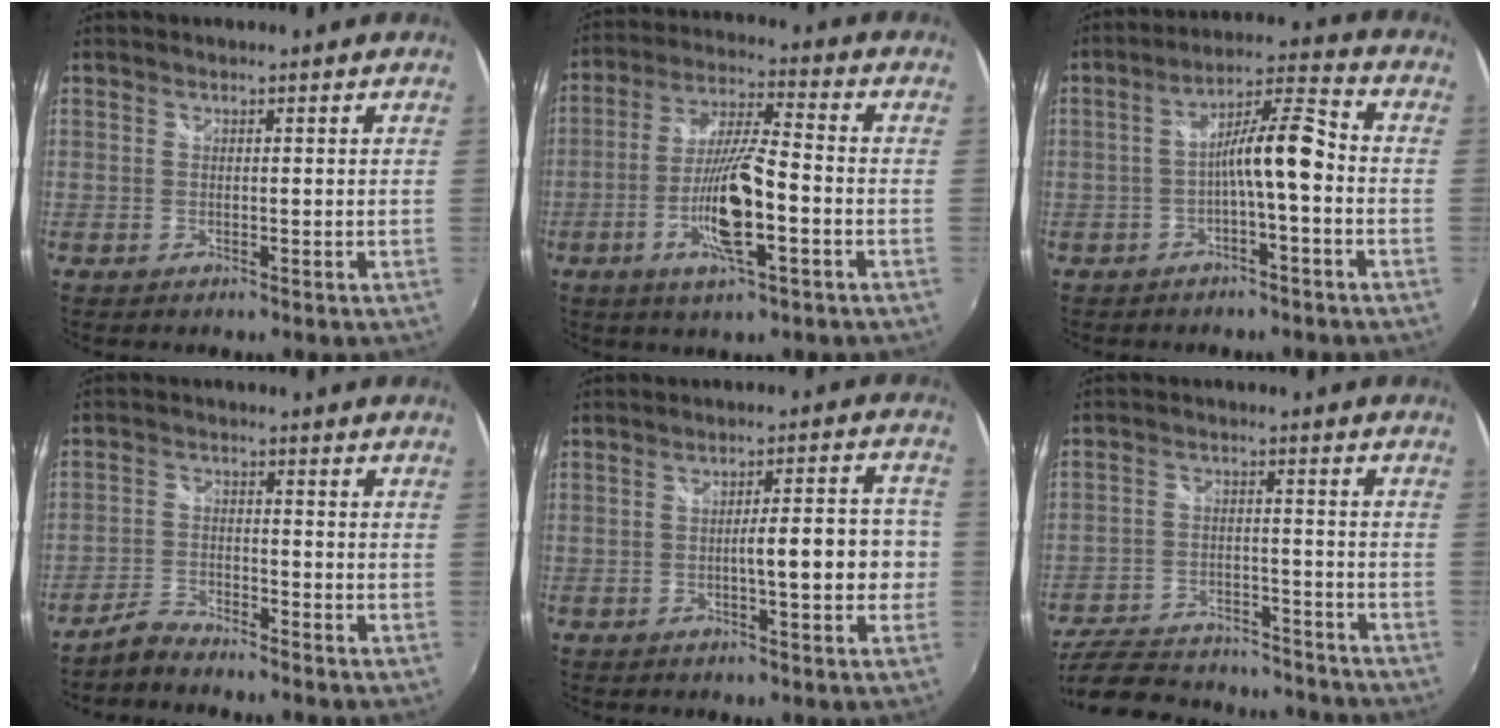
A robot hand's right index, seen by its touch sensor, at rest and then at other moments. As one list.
[{"total": 12.7, "force": [-4.3, 2.1, 11.8], "torque": [-0.237, -0.007, -0.081]}, {"total": 8.0, "force": [-2.2, 0.9, 7.6], "torque": [-0.143, 0.019, -0.037]}, {"total": 4.0, "force": [-3.8, 0.7, 0.9], "torque": [-0.031, 0.001, -0.077]}, {"total": 8.5, "force": [-1.6, 1.7, 8.2], "torque": [-0.125, 0.009, -0.018]}, {"total": 22.3, "force": [-18.7, 8.5, 8.5], "torque": [-0.193, 0.002, -0.256]}]